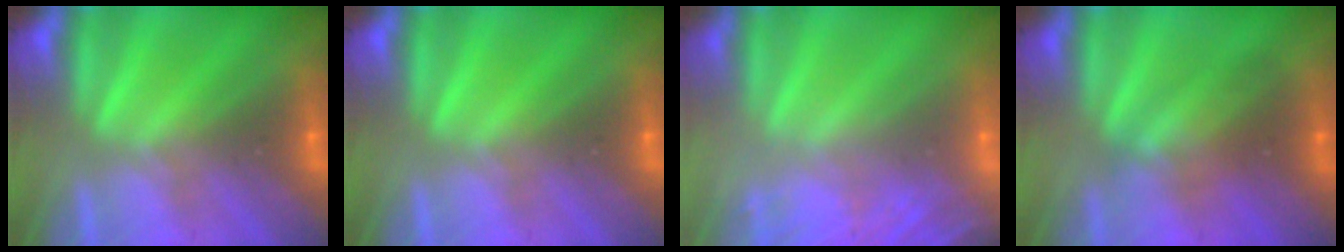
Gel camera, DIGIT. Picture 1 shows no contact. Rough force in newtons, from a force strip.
{"total": 0.0}
{"total": 6.9}
{"total": 2.7}